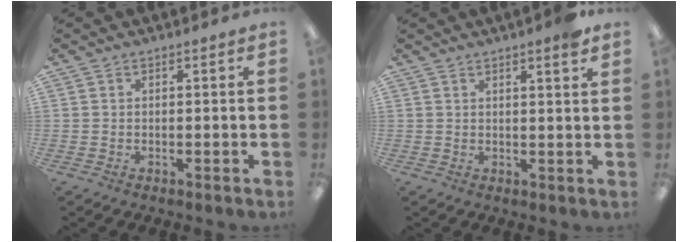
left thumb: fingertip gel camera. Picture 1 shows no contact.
{"total": 2.8, "force": [2.2, -0.1, 1.7], "torque": [-0.030, -0.007, 0.037]}